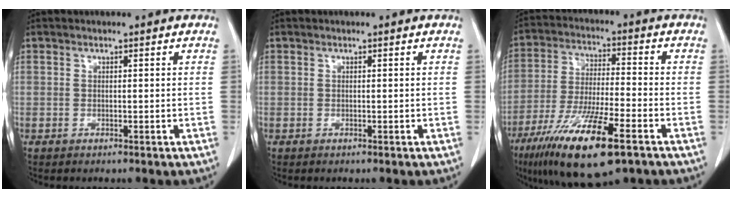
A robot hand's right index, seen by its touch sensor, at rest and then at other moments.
{"total": 0.0}
{"total": 16.6, "force": [-9.5, 2.6, 13.4], "torque": [-0.259, -0.038, -0.167]}